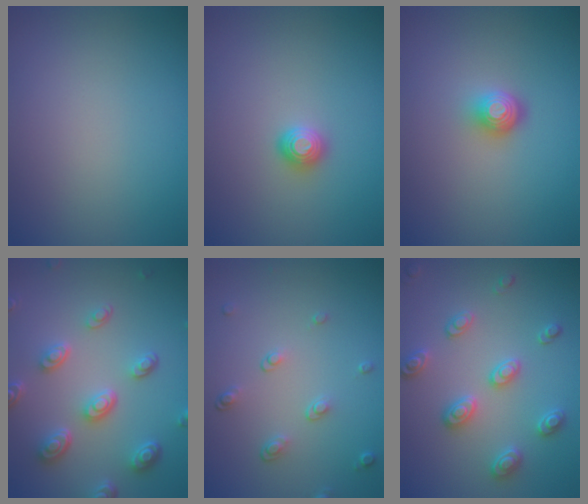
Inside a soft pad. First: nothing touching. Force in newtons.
{"total": 1.2, "press": 1.1, "slide": 0.2}
{"total": 2.3, "press": 1.5, "slide": 1.8}
{"total": 5.3, "press": 3.9, "slide": 3.6}
{"total": 1.8, "press": 1.3, "slide": 1.2}
{"total": 3.0, "press": 2.9, "slide": 0.6}